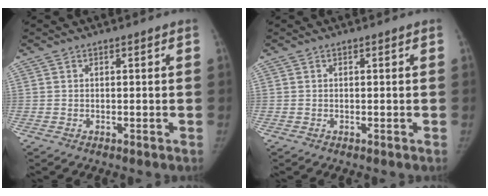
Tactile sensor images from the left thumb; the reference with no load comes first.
{"total": 0.0}